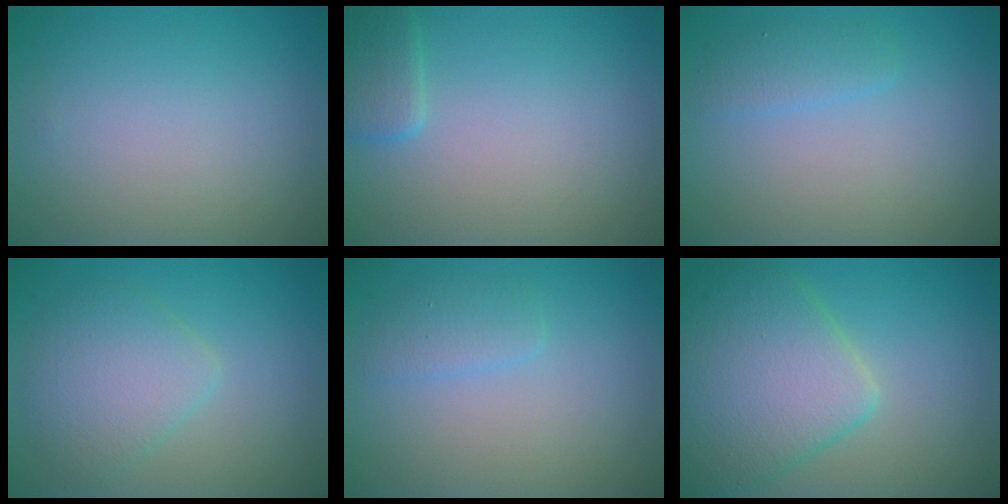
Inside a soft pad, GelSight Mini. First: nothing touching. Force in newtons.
{"total": 2.0, "press": 2.0, "slide": 0.1}
{"total": 1.6, "press": 1.6, "slide": 0.1}
{"total": 3.8, "press": 3.8, "slide": 0.1}
{"total": 1.5, "press": 1.5, "slide": 0.1}
{"total": 7.5, "press": 7.5, "slide": 0.1}